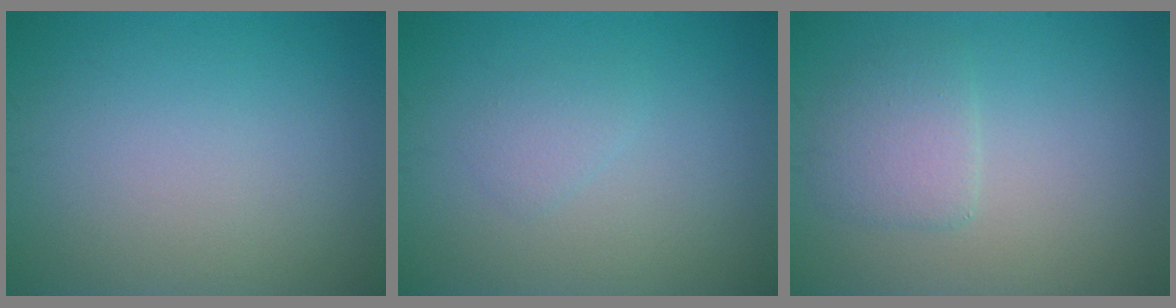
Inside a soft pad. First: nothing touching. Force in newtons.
{"total": 1.1, "press": 1.1, "slide": 0.1}
{"total": 2.5, "press": 2.5, "slide": 0.2}